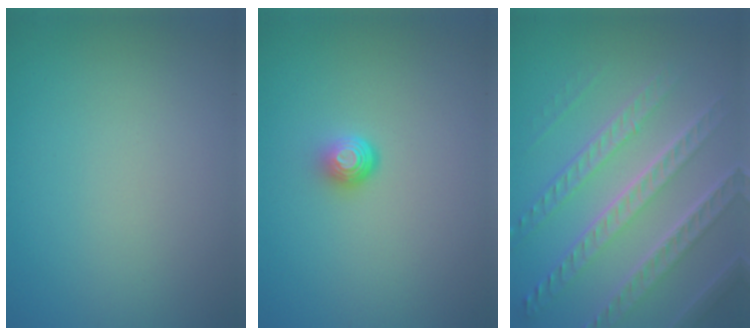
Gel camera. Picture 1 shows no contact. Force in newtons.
{"total": 1.7, "press": 1.1, "slide": 1.3}
{"total": 7.1, "press": 5.0, "slide": 5.0}